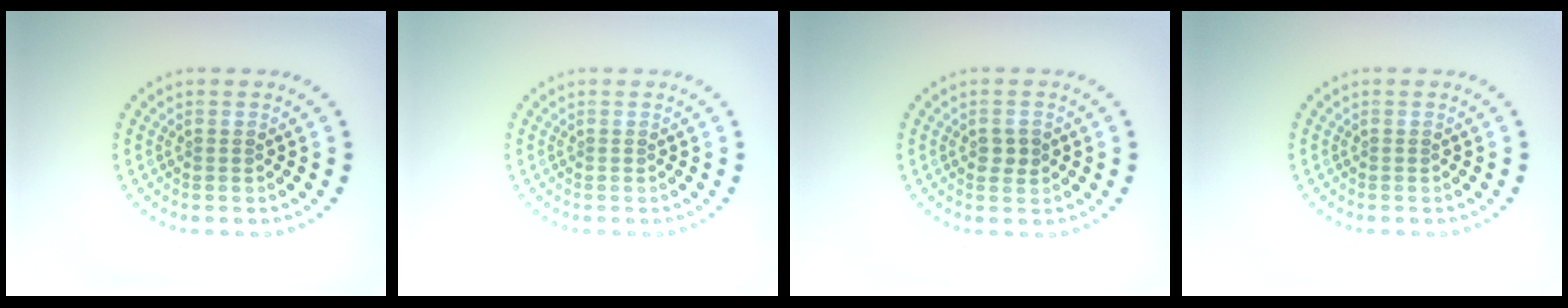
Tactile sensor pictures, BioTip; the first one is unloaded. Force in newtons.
{"total": 0.0}
{"total": 1.6, "press": 1.6, "slide": 0.1}
{"total": 0.0}